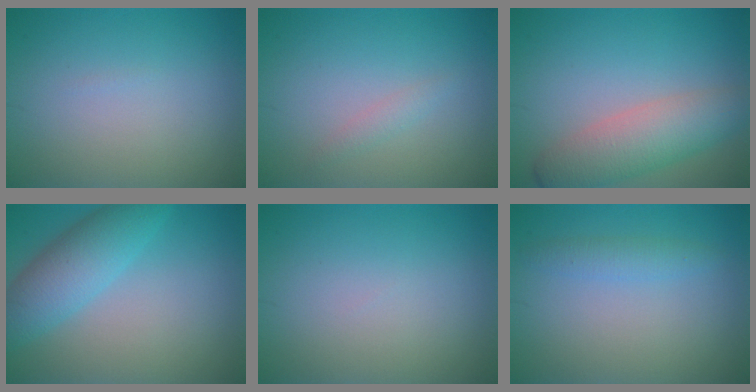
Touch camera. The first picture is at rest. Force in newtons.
{"total": 1.0, "press": 1.0, "slide": 0.0}
{"total": 5.2, "press": 5.2, "slide": 0.2}
{"total": 5.1, "press": 5.1, "slide": 0.2}
{"total": 0.0}
{"total": 1.6, "press": 1.6, "slide": 0.1}